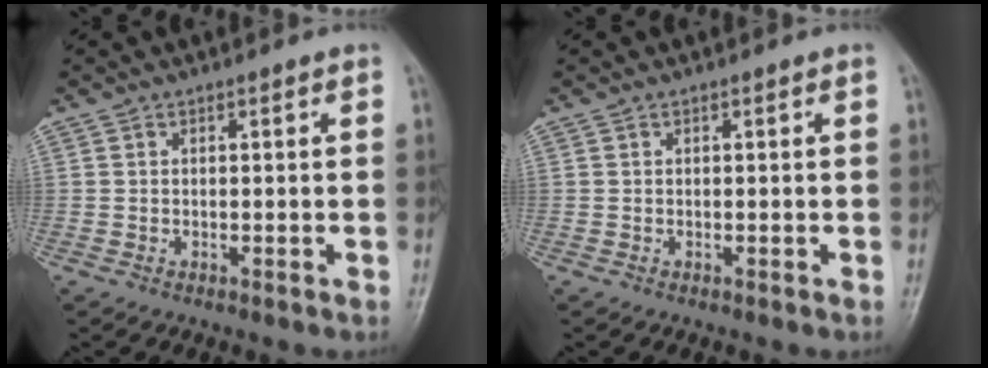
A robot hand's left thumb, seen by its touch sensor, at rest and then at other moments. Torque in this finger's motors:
{"motor_torque": [0.00, 0.00, 0.00, 0.00, 0.00]}